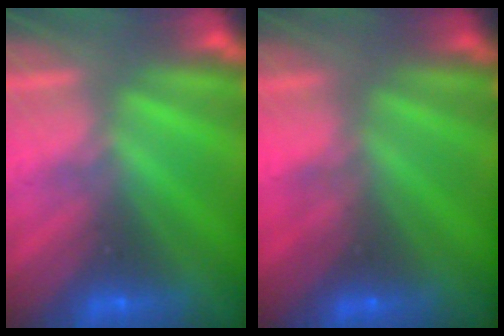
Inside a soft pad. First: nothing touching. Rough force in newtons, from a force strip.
{"total": 2.1}